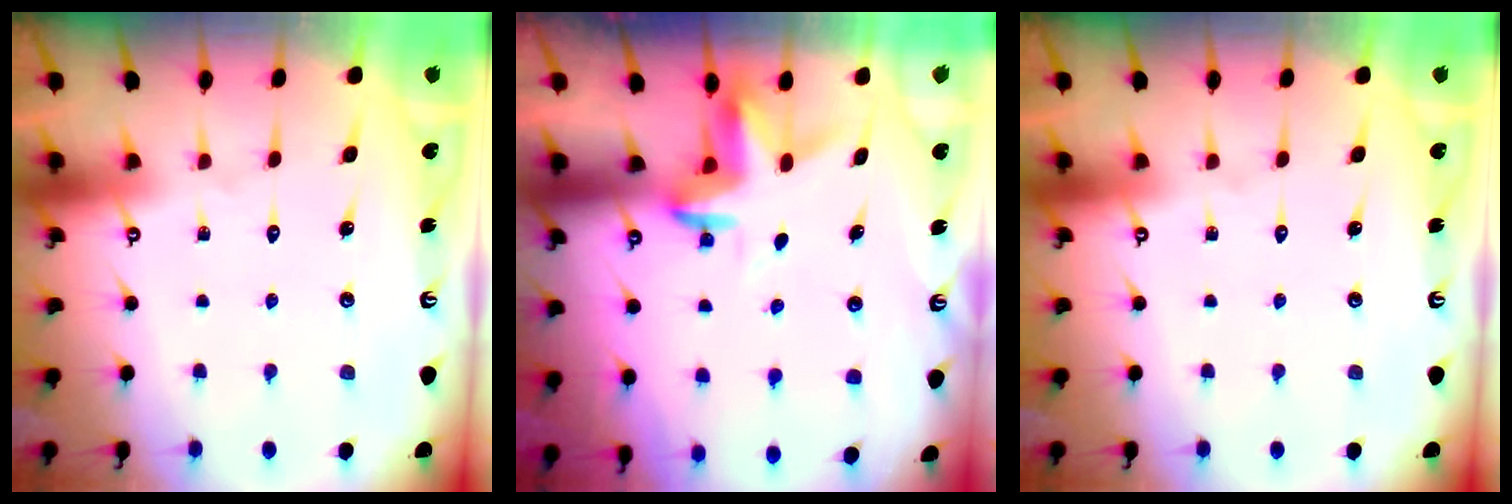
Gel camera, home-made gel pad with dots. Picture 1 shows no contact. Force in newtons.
{"total": 3.6, "press": 3.6, "slide": 0.2}
{"total": 0.0}